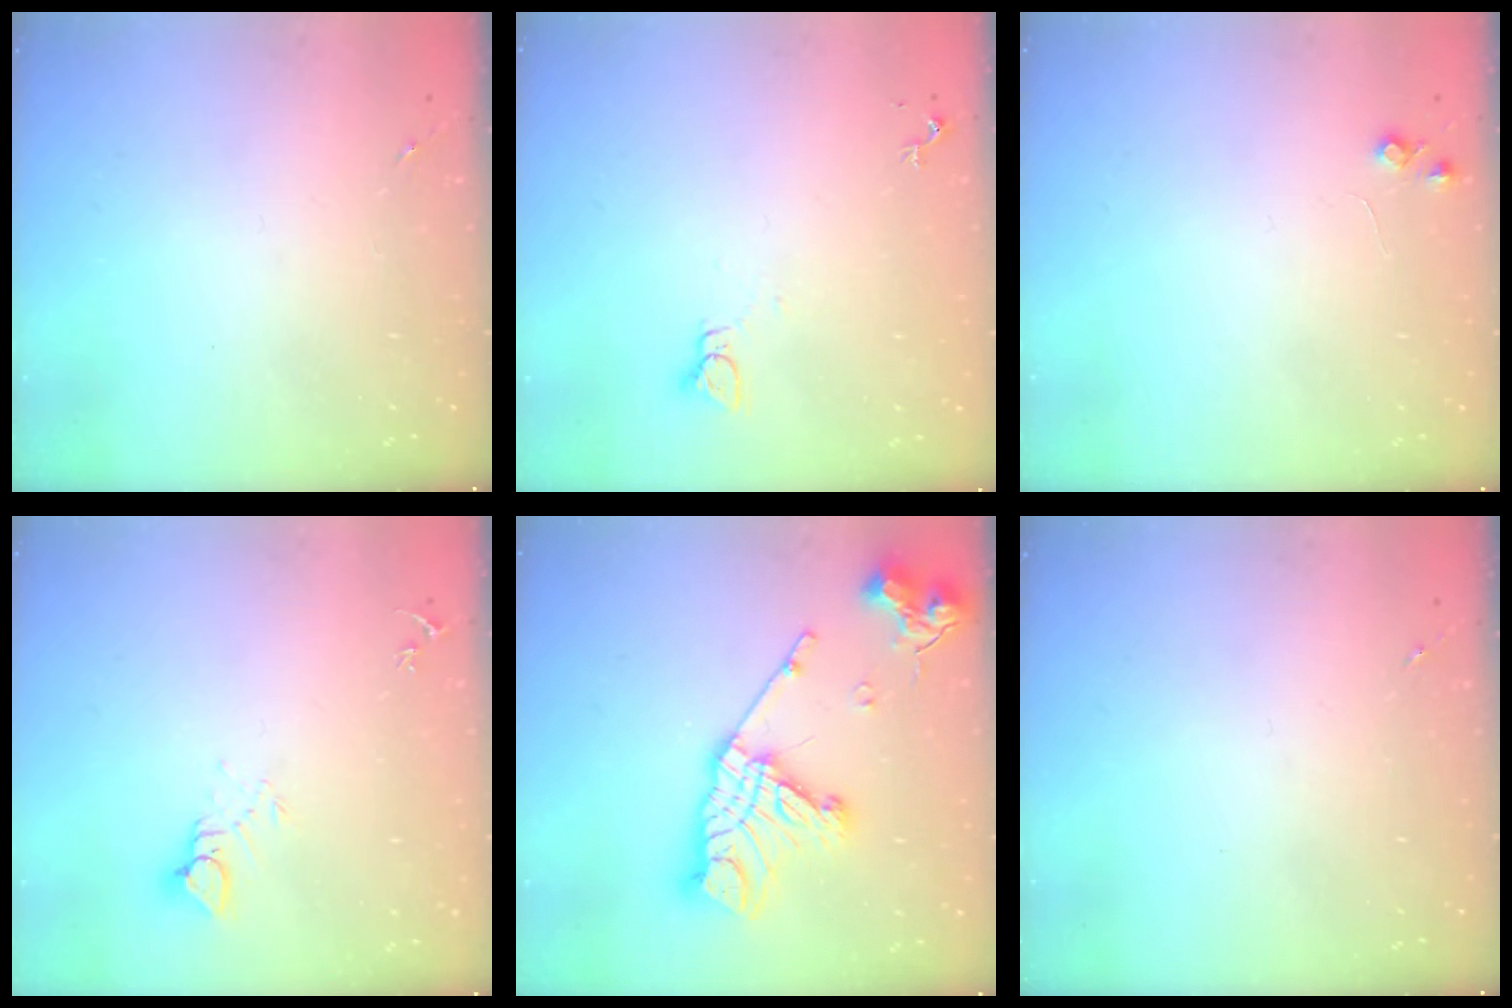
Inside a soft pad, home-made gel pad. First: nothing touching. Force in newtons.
{"total": 2.2, "press": 2.2, "slide": 0.1}
{"total": 4.9, "press": 4.8, "slide": 0.8}
{"total": 4.3, "press": 4.3, "slide": 0.3}
{"total": 20.7, "press": 20.6, "slide": 1.9}
{"total": 0.0}